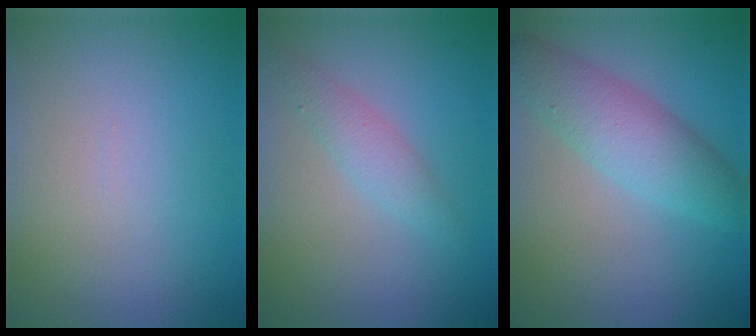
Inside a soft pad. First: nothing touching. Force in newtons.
{"total": 1.9, "press": 1.9, "slide": 0.0}
{"total": 4.8, "press": 4.8, "slide": 0.0}